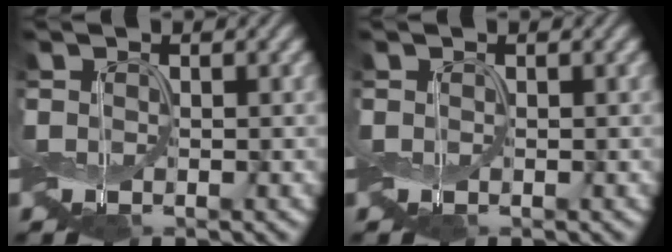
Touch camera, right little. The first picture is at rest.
{"total": 0.0}